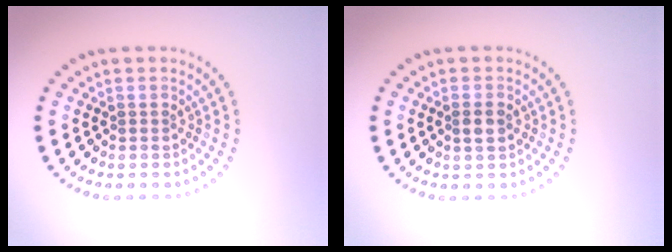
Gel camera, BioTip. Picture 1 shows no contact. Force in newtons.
{"total": 1.6, "press": 1.5, "slide": 0.3}